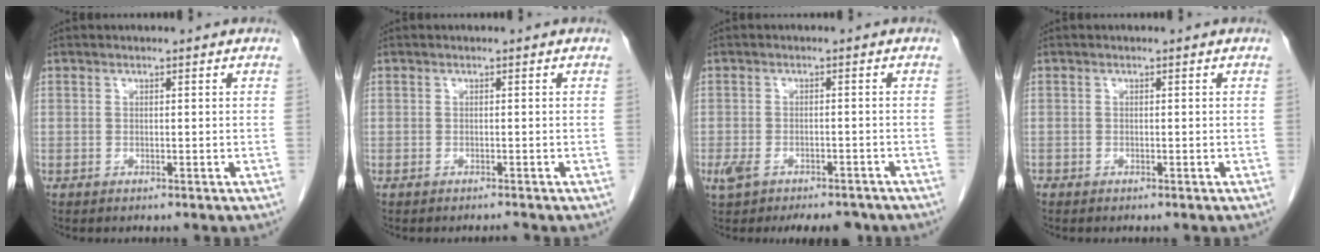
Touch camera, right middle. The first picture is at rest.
{"total": 0.5, "force": [-0.5, -0.1, 0.1], "torque": [-0.006, -0.002, -0.007]}
{"total": 9.7, "force": [-7.2, 4.3, 4.9], "torque": [-0.083, 0.009, -0.101]}
{"total": 0.0}